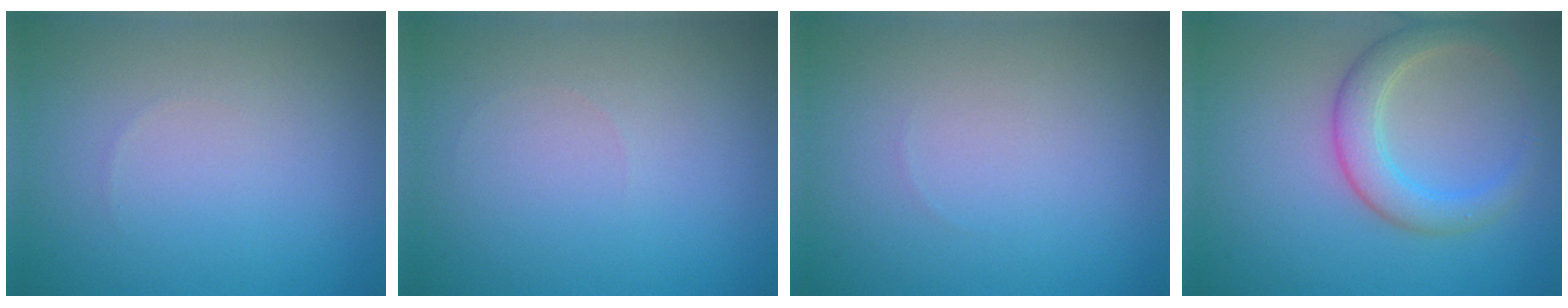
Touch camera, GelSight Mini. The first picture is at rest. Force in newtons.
{"total": 0.0}
{"total": 0.0}
{"total": 3.8, "press": 3.8, "slide": 0.2}